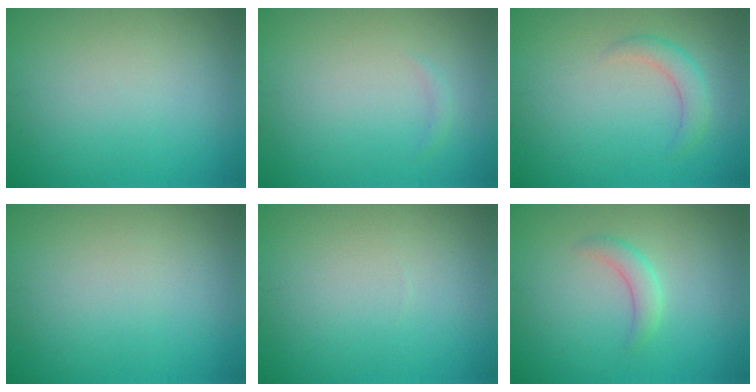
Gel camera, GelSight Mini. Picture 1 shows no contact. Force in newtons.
{"total": 0.5, "press": 0.5, "slide": 0.0}
{"total": 2.0, "press": 2.0, "slide": 0.1}
{"total": 0.0}
{"total": 0.0}
{"total": 1.7, "press": 1.7, "slide": 0.1}